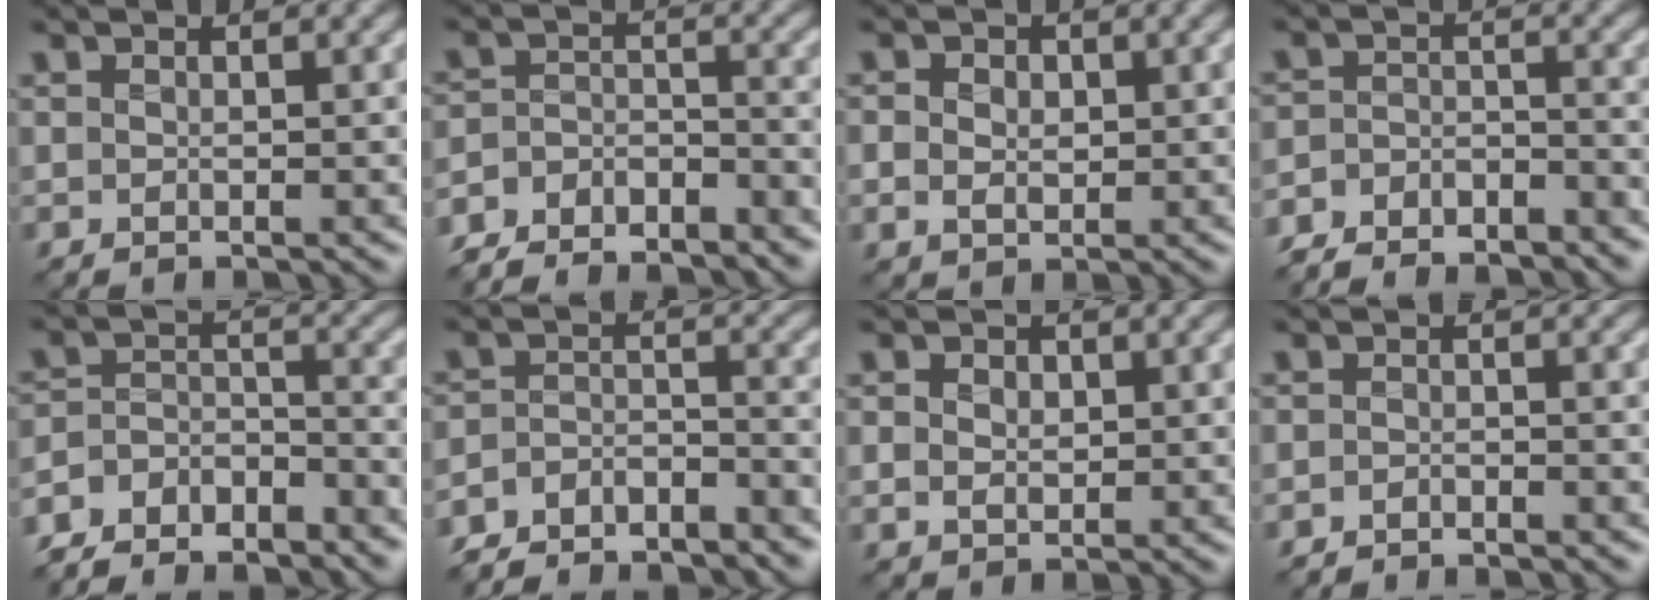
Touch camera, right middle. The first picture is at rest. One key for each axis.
{"total": 6.7, "fx": -6.2, "fy": 1.9, "fz": 1.7, "tx": -0.038, "ty": -0.008, "tz": -0.115}
{"total": 2.8, "fx": 0.4, "fy": 2.2, "fz": 1.6, "tx": -0.024, "ty": 0.008, "tz": 0.001}
{"total": 5.8, "fx": -5.4, "fy": 1.6, "fz": 1.3, "tx": -0.028, "ty": -0.010, "tz": -0.100}
{"total": 7.8, "fx": -7.0, "fy": 2.7, "fz": 2.2, "tx": -0.049, "ty": -0.005, "tz": -0.125}
{"total": 7.0, "fx": -6.4, "fy": 2.0, "fz": 1.9, "tx": -0.041, "ty": -0.014, "tz": -0.113}
{"total": 2.2, "fx": 0.5, "fy": 1.7, "fz": 1.2, "tx": -0.024, "ty": 0.004, "tz": 0.008}
{"total": 1.5, "fx": -1.5, "fy": 0.2, "fz": 0.2, "tx": -0.001, "ty": -0.003, "tz": -0.028}